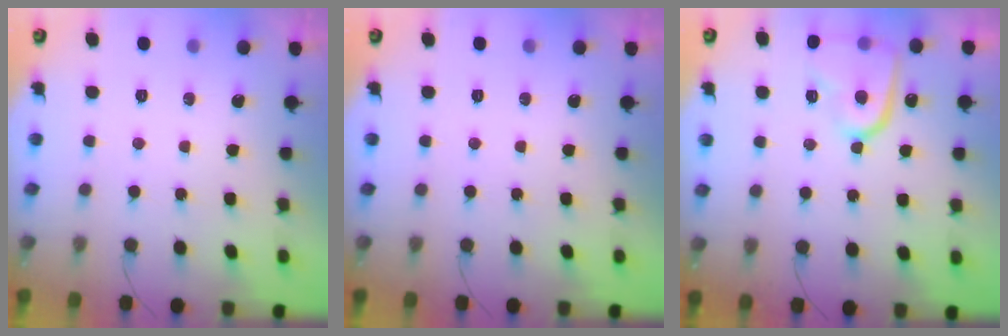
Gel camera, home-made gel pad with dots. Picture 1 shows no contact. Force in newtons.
{"total": 0.0}
{"total": 13.8, "press": 13.7, "slide": 1.4}